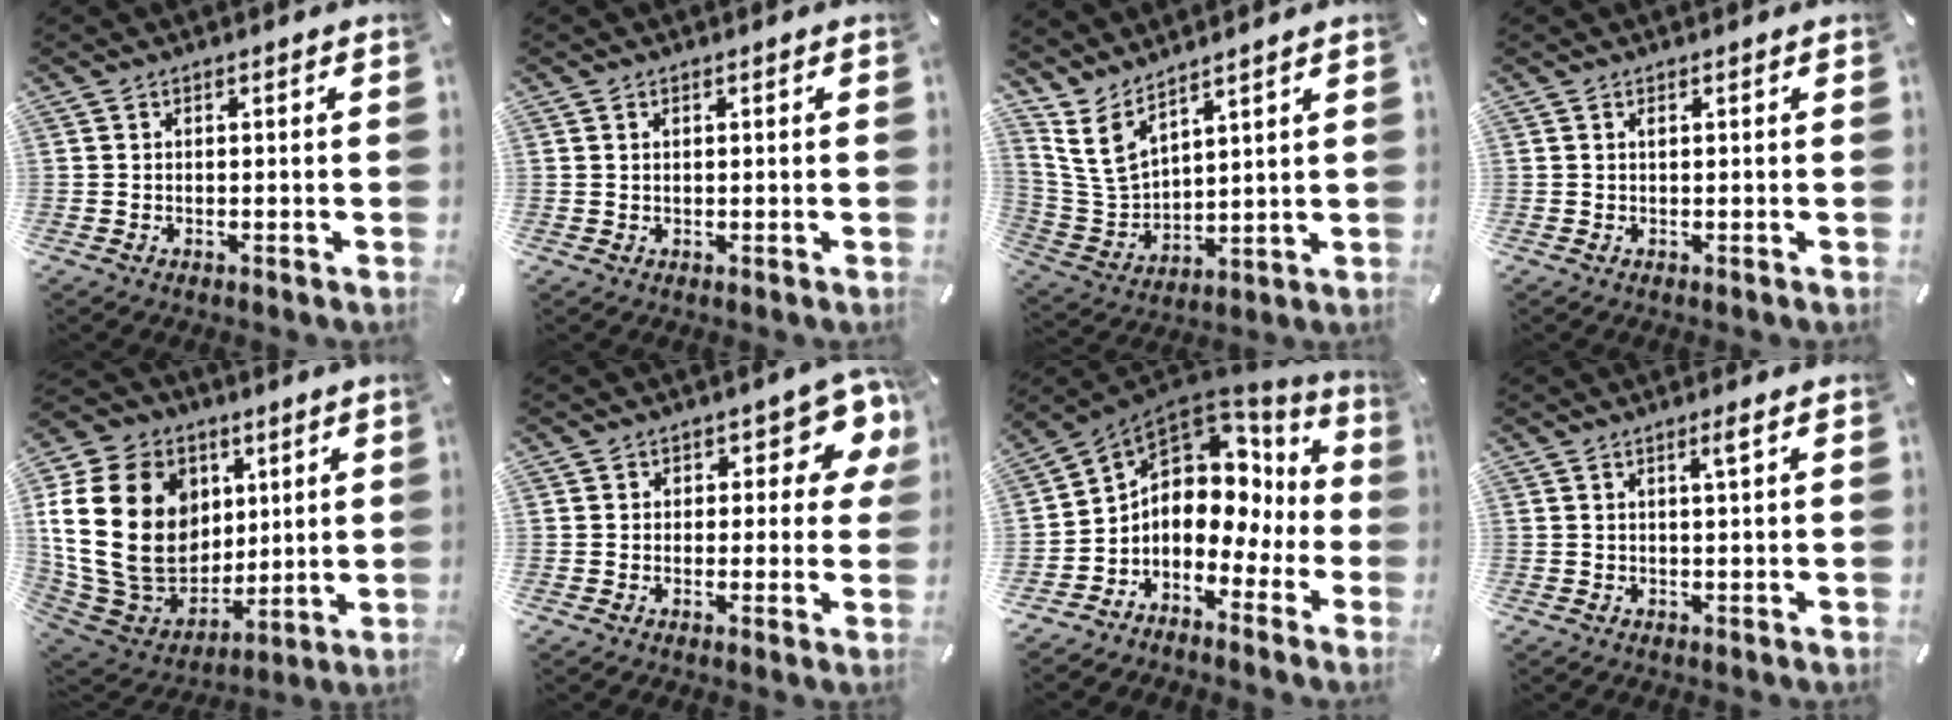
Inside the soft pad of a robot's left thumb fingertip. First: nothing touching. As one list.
[{"total": 0.7, "force": [0.2, 0.6, 0.3], "torque": [-0.006, 0.005, 0.004]}, {"total": 8.6, "force": [6.2, 4.2, 4.2], "torque": [-0.118, -0.032, 0.117]}, {"total": 0.6, "force": [0.2, 0.2, 0.5], "torque": [-0.011, 0.000, 0.004]}, {"total": 26.2, "force": [4.6, 20.5, 15.6], "torque": [-0.304, -0.018, 0.109]}, {"total": 8.2, "force": [3.2, 5.1, 5.6], "torque": [-0.057, -0.015, 0.050]}, {"total": 10.7, "force": [1.7, 8.5, 6.3], "torque": [-0.108, -0.028, 0.026]}, {"total": 2.4, "force": [1.0, -0.1, 2.1], "torque": [-0.043, 0.000, 0.015]}]